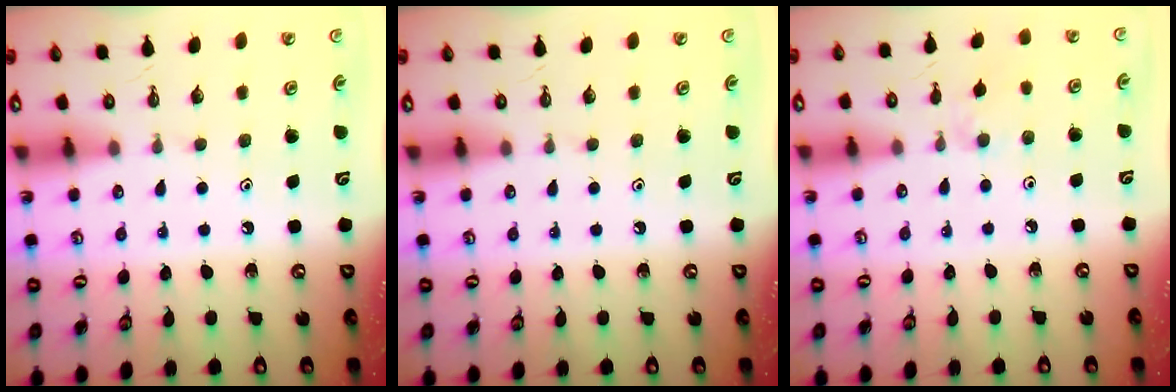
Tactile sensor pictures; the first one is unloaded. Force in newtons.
{"total": 0.0}
{"total": 4.2, "press": 4.1, "slide": 0.7}